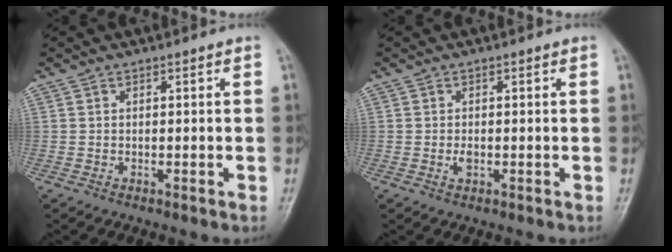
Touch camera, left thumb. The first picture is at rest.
{"total": 1.4, "force": [-0.2, 0.9, 1.1], "torque": [-0.017, -0.001, -0.004]}